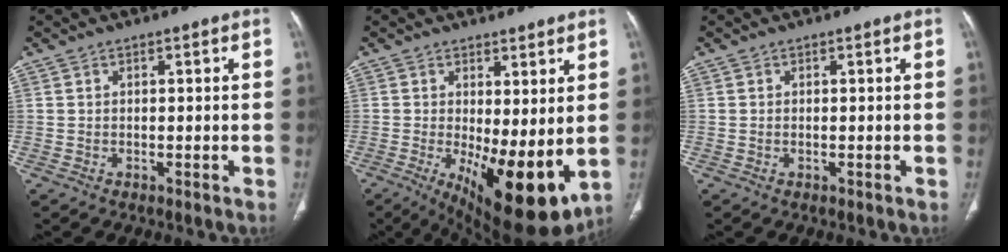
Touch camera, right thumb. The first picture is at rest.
{"total": 14.5, "force": [-1.6, 5.2, 13.5], "torque": [-0.205, -0.034, -0.004]}
{"total": 0.0}